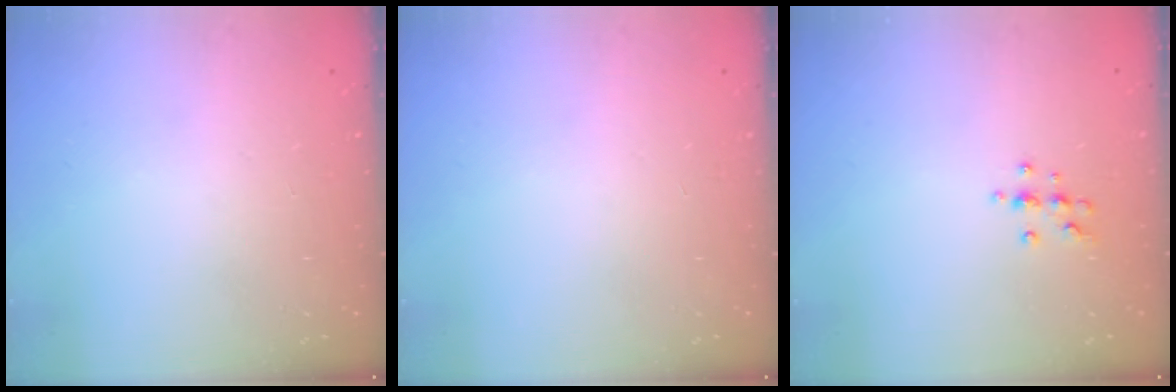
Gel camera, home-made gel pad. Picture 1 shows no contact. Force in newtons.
{"total": 0.0}
{"total": 7.5, "press": 7.4, "slide": 1.3}